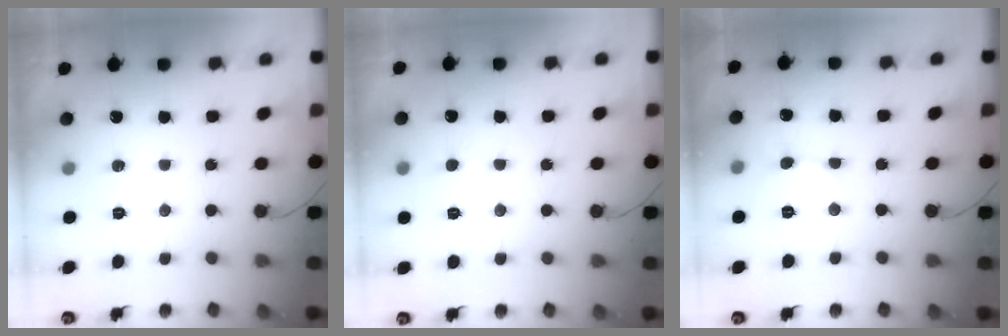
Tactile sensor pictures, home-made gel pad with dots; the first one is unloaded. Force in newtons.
{"total": 3.2, "press": 3.2, "slide": 0.2}
{"total": 1.6, "press": 1.6, "slide": 0.1}